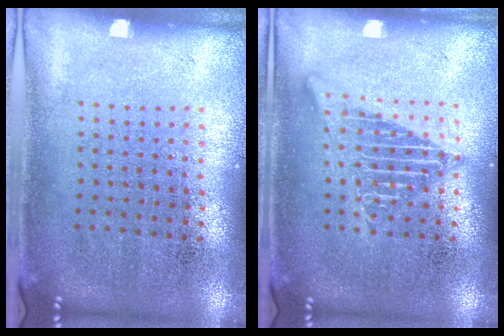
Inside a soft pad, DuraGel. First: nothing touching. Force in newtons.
{"total": 2.8, "press": 2.8, "slide": 0.3}